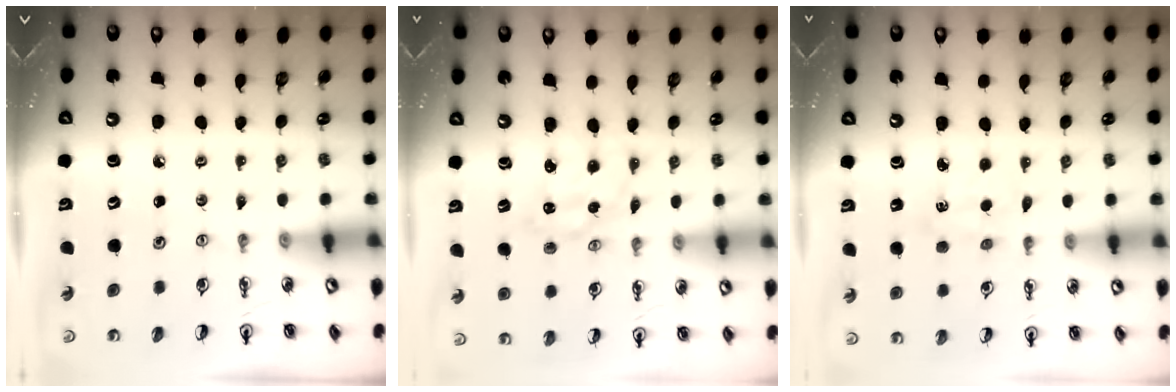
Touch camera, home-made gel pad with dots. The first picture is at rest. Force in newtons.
{"total": 1.4, "press": 1.4, "slide": 0.1}
{"total": 3.3, "press": 3.3, "slide": 0.5}